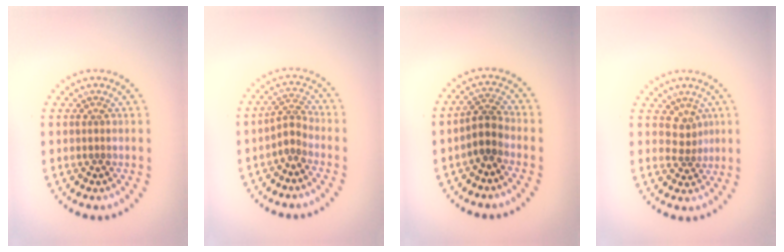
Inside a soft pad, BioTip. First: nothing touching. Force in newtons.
{"total": 2.0, "press": 1.3, "slide": 1.5}
{"total": 2.5, "press": 2.0, "slide": 1.5}
{"total": 1.9, "press": 1.3, "slide": 1.4}